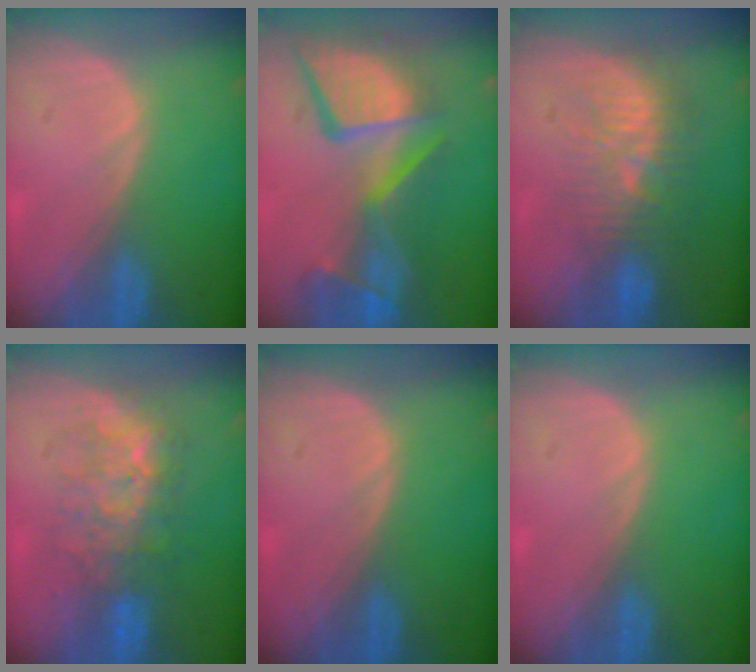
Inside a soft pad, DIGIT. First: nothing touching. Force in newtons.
{"total": 13.8, "press": 11.1, "slide": 8.1}
{"total": 9.3, "press": 8.9, "slide": 2.5}
{"total": 7.8, "press": 7.7, "slide": 1.5}
{"total": 0.0}
{"total": 0.0}